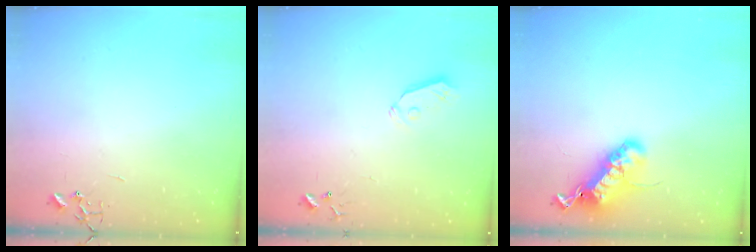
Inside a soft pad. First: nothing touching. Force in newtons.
{"total": 6.4, "press": 6.4, "slide": 0.6}
{"total": 21.0, "press": 21.0, "slide": 0.4}